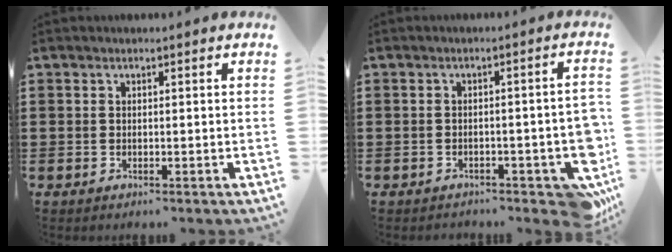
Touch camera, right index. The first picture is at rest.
{"total": 4.4, "force": [-2.6, 1.4, 3.2], "torque": [-0.043, -0.006, -0.046]}